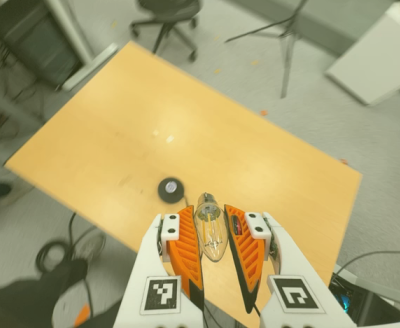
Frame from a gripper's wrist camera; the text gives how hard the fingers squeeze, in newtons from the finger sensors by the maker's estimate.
{"total": 13.1, "left": 13.4, "right": 12.8}